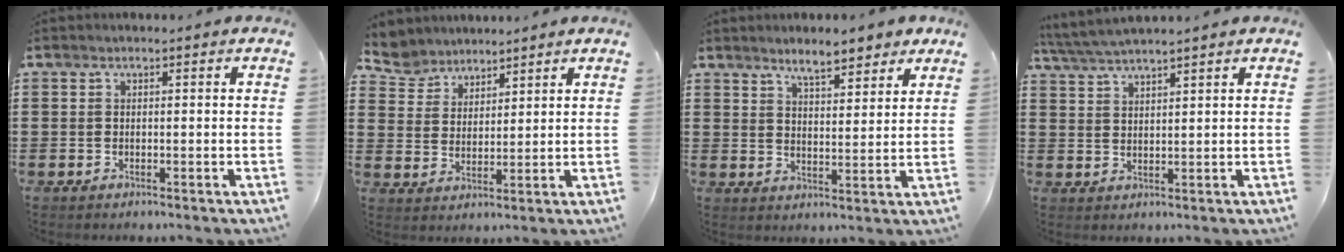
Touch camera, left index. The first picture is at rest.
{"total": 5.2, "force": [4.8, 2.0, 0.0], "torque": [-0.026, -0.013, 0.089]}
{"total": 5.5, "force": [4.9, 1.1, 2.3], "torque": [-0.050, -0.011, 0.088]}
{"total": 3.5, "force": [3.3, -0.3, 1.3], "torque": [-0.036, -0.007, 0.059]}